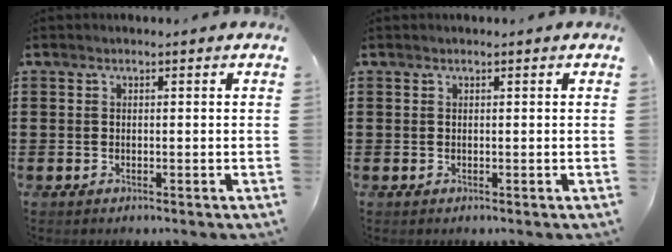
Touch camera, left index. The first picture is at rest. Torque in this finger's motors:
{"motor_torque": [0.23, 0.40, 0.00, -0.01]}